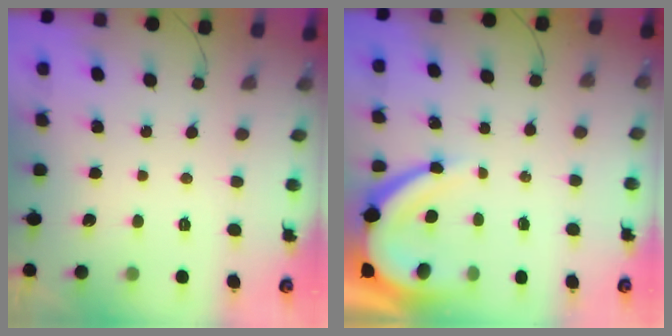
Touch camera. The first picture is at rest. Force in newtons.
{"total": 9.5, "press": 9.4, "slide": 1.1}